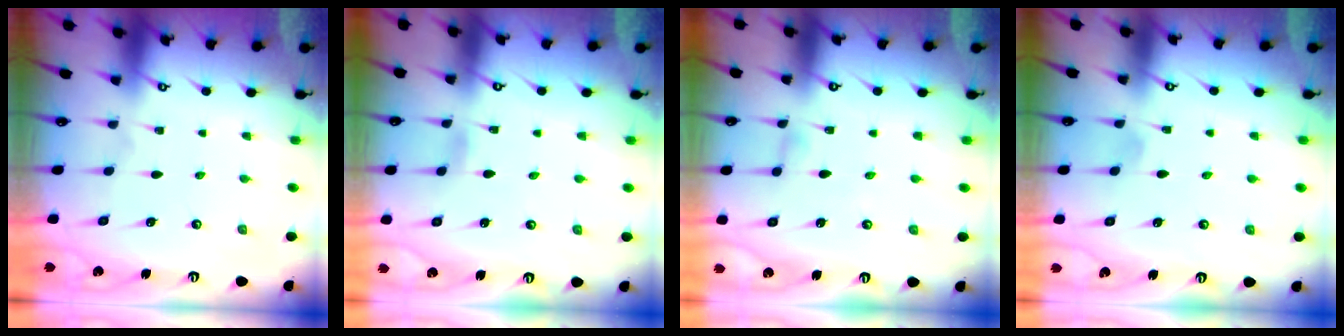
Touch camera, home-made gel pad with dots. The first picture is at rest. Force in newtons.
{"total": 1.6, "press": 1.6, "slide": 0.2}
{"total": 2.5, "press": 2.4, "slide": 0.3}
{"total": 3.3, "press": 3.3, "slide": 0.5}